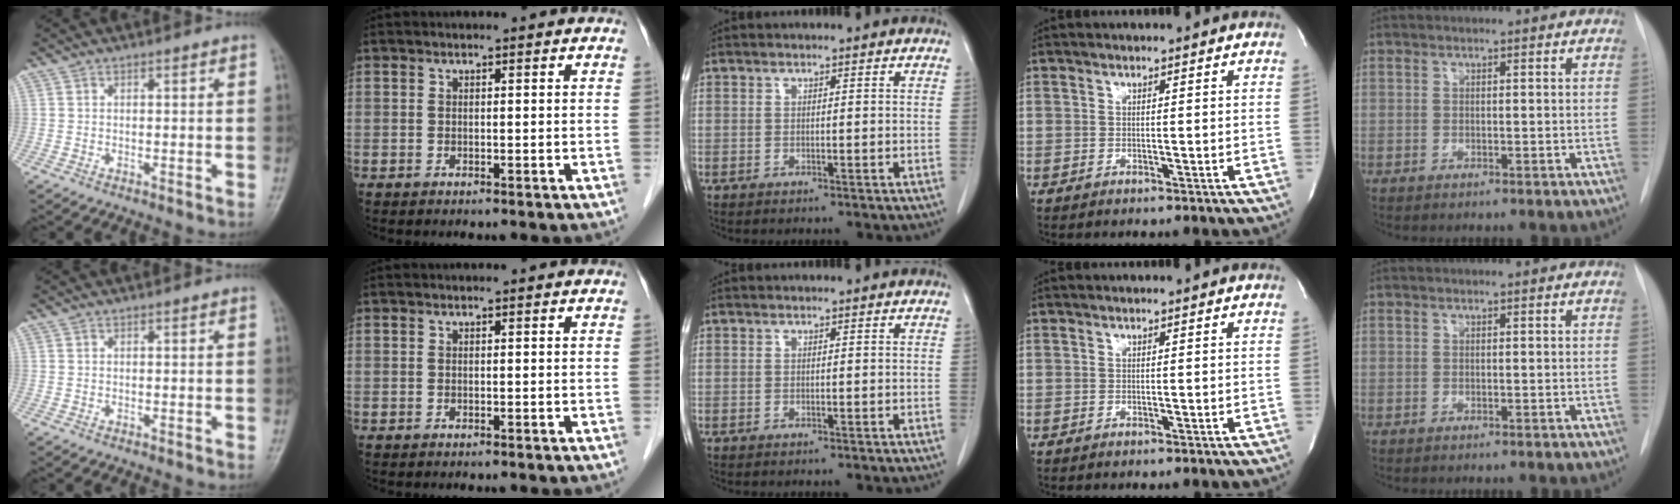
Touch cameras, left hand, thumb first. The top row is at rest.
{}